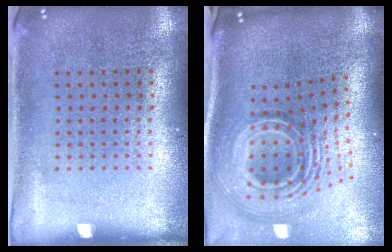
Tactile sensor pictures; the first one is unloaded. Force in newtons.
{"total": 2.9, "press": 1.8, "slide": 2.2}